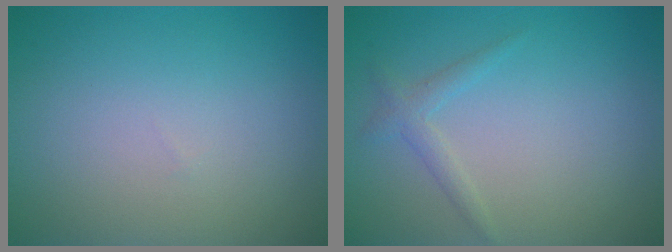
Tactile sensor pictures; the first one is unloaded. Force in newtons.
{"total": 1.5, "press": 1.5, "slide": 0.1}